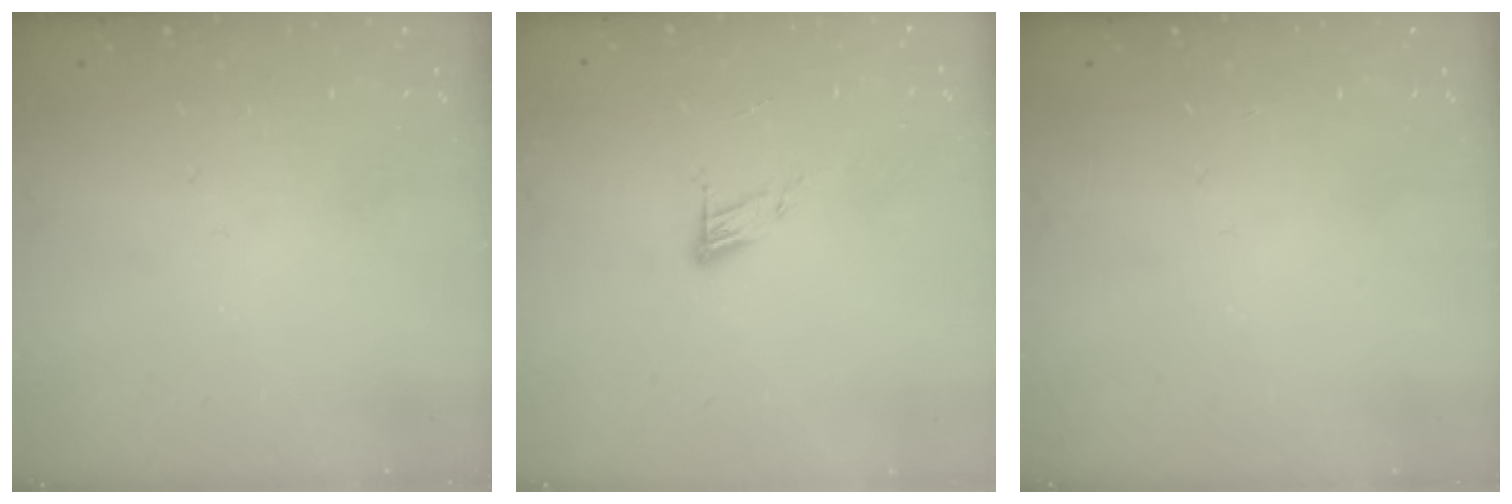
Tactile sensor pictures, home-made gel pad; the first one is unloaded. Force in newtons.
{"total": 5.6, "press": 5.6, "slide": 0.4}
{"total": 0.0}